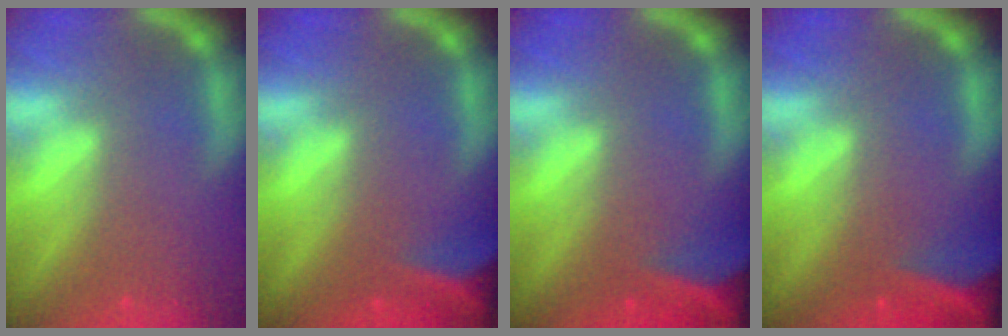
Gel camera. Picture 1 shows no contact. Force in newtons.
{"total": 6.5}
{"total": 8.9}
{"total": 9.5}